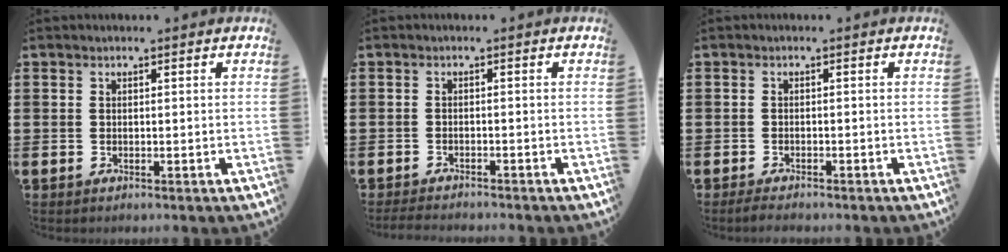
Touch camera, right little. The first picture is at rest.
{"total": 1.4, "force": [-1.4, 0.0, 0.3], "torque": [-0.006, 0.002, -0.029]}
{"total": 1.1, "force": [-1.0, 0.2, 0.5], "torque": [-0.011, 0.000, -0.020]}